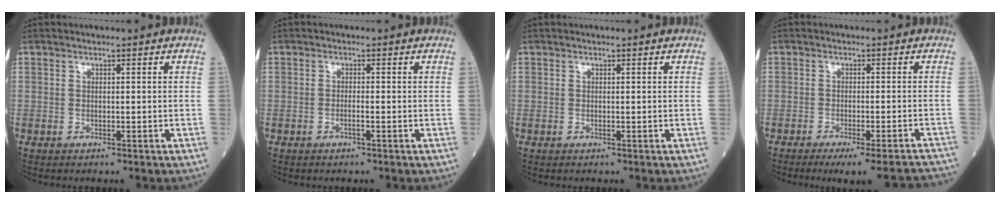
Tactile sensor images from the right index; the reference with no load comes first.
{"total": 0.8, "force": [-0.5, -0.1, 0.7], "torque": [-0.011, 0.002, -0.010]}
{"total": 0.0}
{"total": 13.8, "force": [-12.9, 0.5, 5.1], "torque": [-0.034, -0.004, -0.155]}